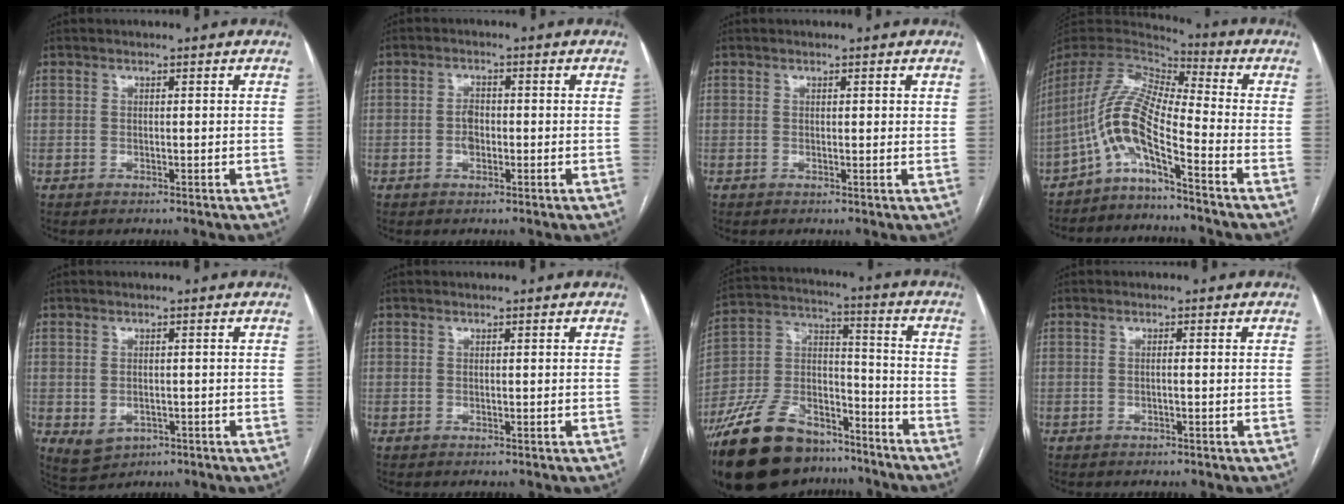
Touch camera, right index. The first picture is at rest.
{"total": 2.4, "force": [-0.5, 1.6, 1.8], "torque": [-0.031, 0.005, -0.009]}
{"total": 1.0, "force": [0.6, 0.3, 0.8], "torque": [-0.013, -0.001, 0.005]}
{"total": 10.1, "force": [-6.1, 0.7, 8.0], "torque": [-0.167, 0.017, -0.118]}
{"total": 3.8, "force": [-1.1, 2.8, 2.2], "torque": [-0.041, -0.003, -0.001]}
{"total": 0.0}
{"total": 21.0, "force": [-16.1, 9.4, 9.8], "torque": [-0.228, 0.021, -0.284]}
{"total": 0.7, "force": [-0.1, 0.0, 0.6], "torque": [-0.011, 0.001, -0.002]}